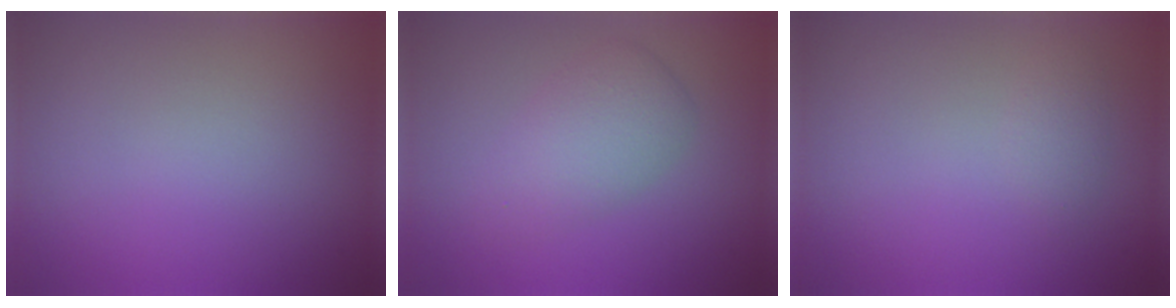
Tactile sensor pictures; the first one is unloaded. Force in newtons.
{"total": 3.5, "press": 3.5, "slide": 0.2}
{"total": 0.9, "press": 0.9, "slide": 0.0}